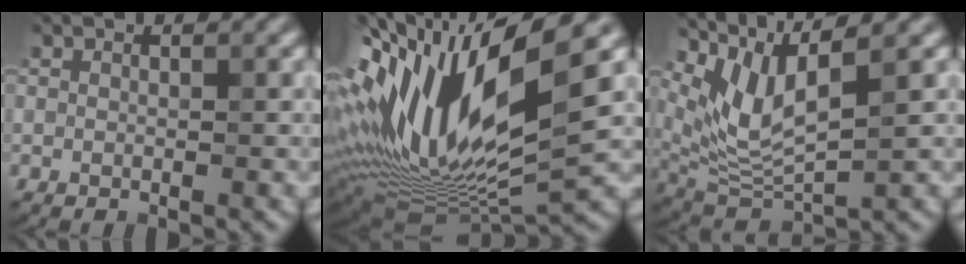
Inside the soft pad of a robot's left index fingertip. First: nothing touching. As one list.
[{"total": 16.8, "force": [2.9, 6.3, 15.3], "torque": [-0.304, -0.006, 0.059]}, {"total": 5.8, "force": [3.2, 1.6, 4.5], "torque": [-0.102, -0.012, 0.071]}]